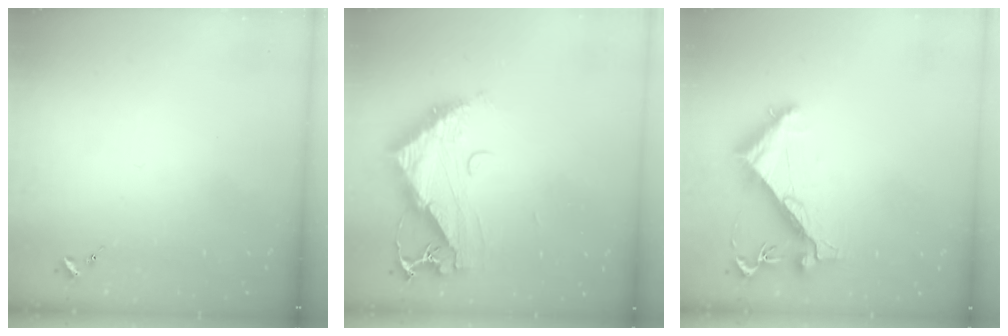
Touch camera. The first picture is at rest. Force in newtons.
{"total": 11.6, "press": 11.6, "slide": 1.1}
{"total": 6.7, "press": 6.6, "slide": 0.7}